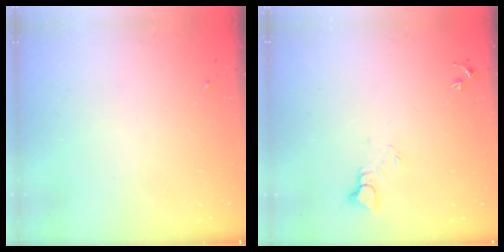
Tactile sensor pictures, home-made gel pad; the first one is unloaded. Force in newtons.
{"total": 4.5, "press": 4.5, "slide": 0.3}